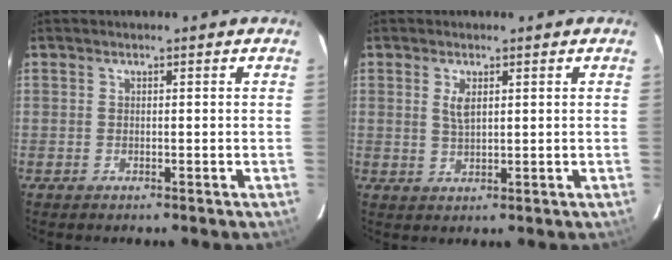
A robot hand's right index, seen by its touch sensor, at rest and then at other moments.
{"total": 2.8, "force": [1.0, 1.2, 2.3], "torque": [-0.045, -0.001, 0.019]}